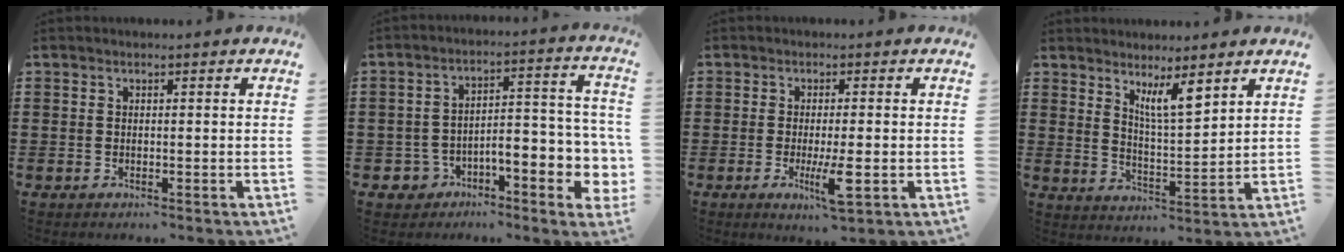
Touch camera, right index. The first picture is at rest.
{"total": 5.2, "force": [-2.3, 3.1, 3.5], "torque": [-0.065, -0.008, -0.046]}
{"total": 5.9, "force": [-1.7, 0.9, 5.6], "torque": [-0.111, -0.020, -0.031]}
{"total": 5.8, "force": [4.2, 0.9, 3.9], "torque": [-0.079, -0.013, 0.071]}